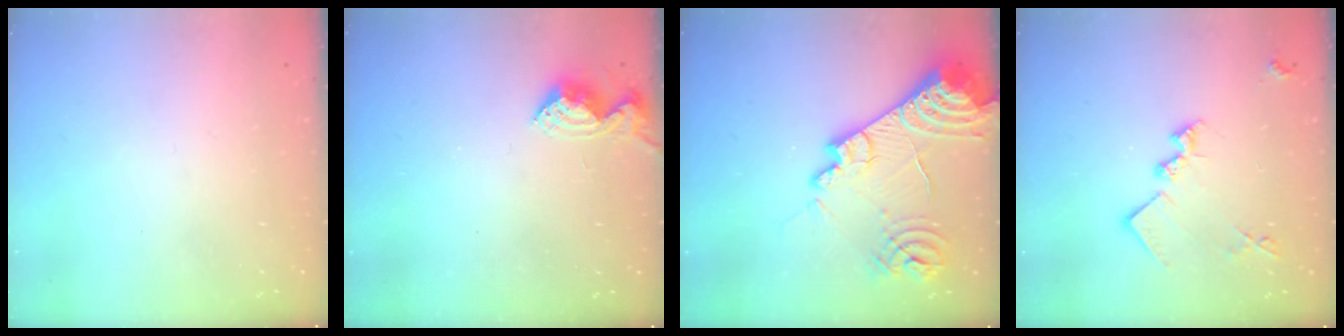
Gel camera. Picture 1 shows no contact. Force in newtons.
{"total": 8.7, "press": 8.7, "slide": 0.5}
{"total": 20.4, "press": 20.3, "slide": 2.2}
{"total": 12.7, "press": 12.7, "slide": 0.7}